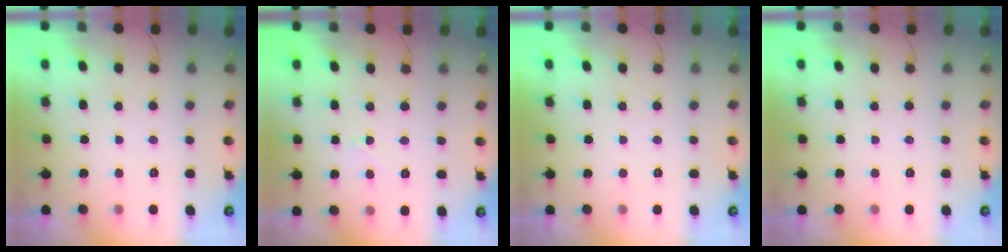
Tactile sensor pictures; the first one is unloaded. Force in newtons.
{"total": 2.0, "press": 2.0, "slide": 0.2}
{"total": 1.8, "press": 1.8, "slide": 0.0}
{"total": 0.0}